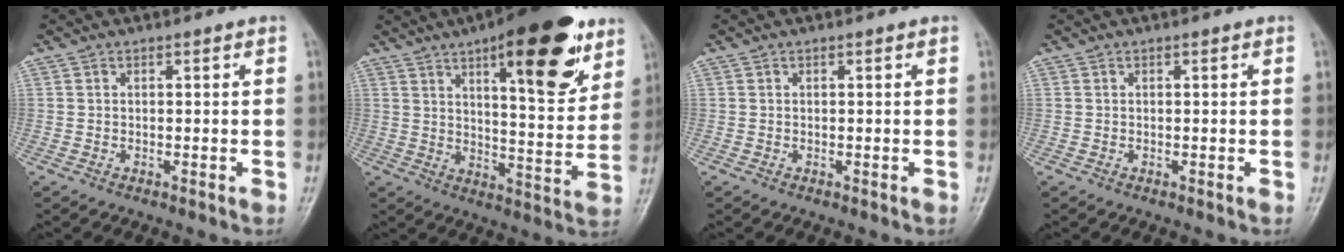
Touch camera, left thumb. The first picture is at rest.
{"total": 20.7, "force": [11.2, 6.9, 15.9], "torque": [-0.189, -0.050, 0.164]}
{"total": 0.0}
{"total": 0.0}